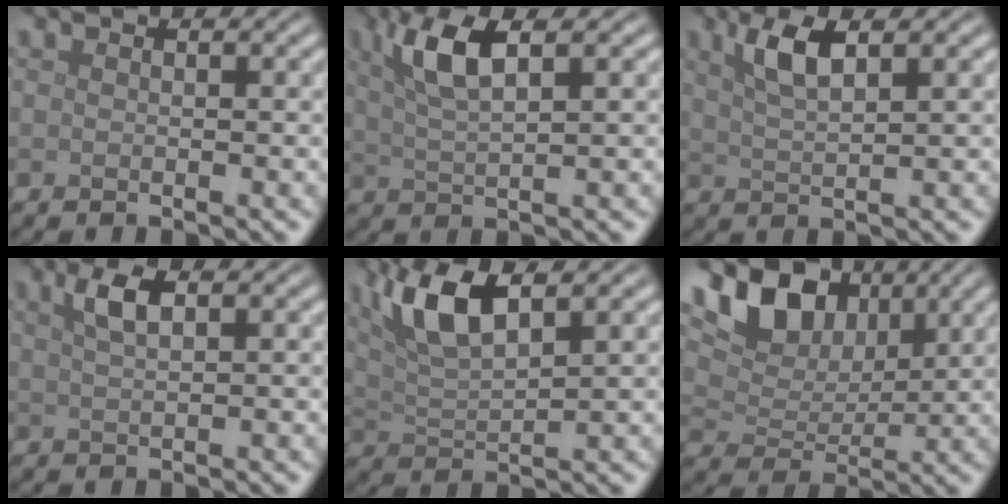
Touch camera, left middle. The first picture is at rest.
{"total": 4.7, "force": [2.1, 1.2, 4.1], "torque": [-0.082, 0.005, 0.039]}
{"total": 3.4, "force": [1.8, 0.9, 2.7], "torque": [-0.054, 0.002, 0.035]}
{"total": 2.7, "force": [1.3, 0.9, 2.2], "torque": [-0.039, 0.007, 0.024]}
{"total": 6.2, "force": [3.2, 1.9, 4.9], "torque": [-0.098, 0.011, 0.060]}
{"total": 7.6, "force": [4.4, 4.5, 4.2], "torque": [-0.085, 0.003, 0.065]}